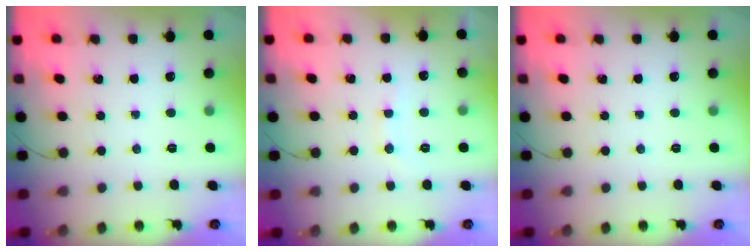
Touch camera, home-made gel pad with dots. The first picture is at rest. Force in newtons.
{"total": 6.8, "press": 6.8, "slide": 0.5}
{"total": 0.0}